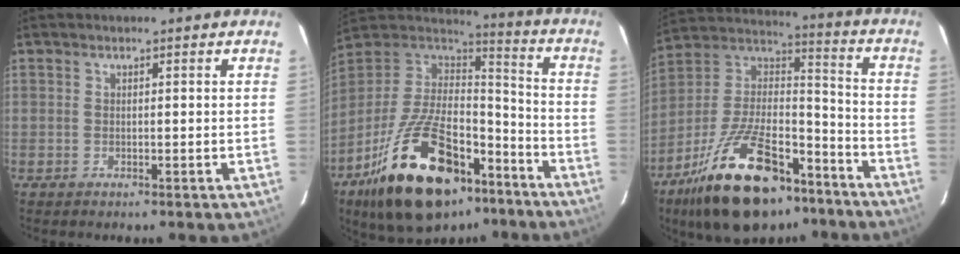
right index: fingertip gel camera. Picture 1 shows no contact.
{"total": 26.1, "force": [-15.9, 13.6, 15.6], "torque": [-0.300, 0.019, -0.237]}
{"total": 25.6, "force": [-16.1, 11.6, 16.2], "torque": [-0.314, 0.005, -0.256]}